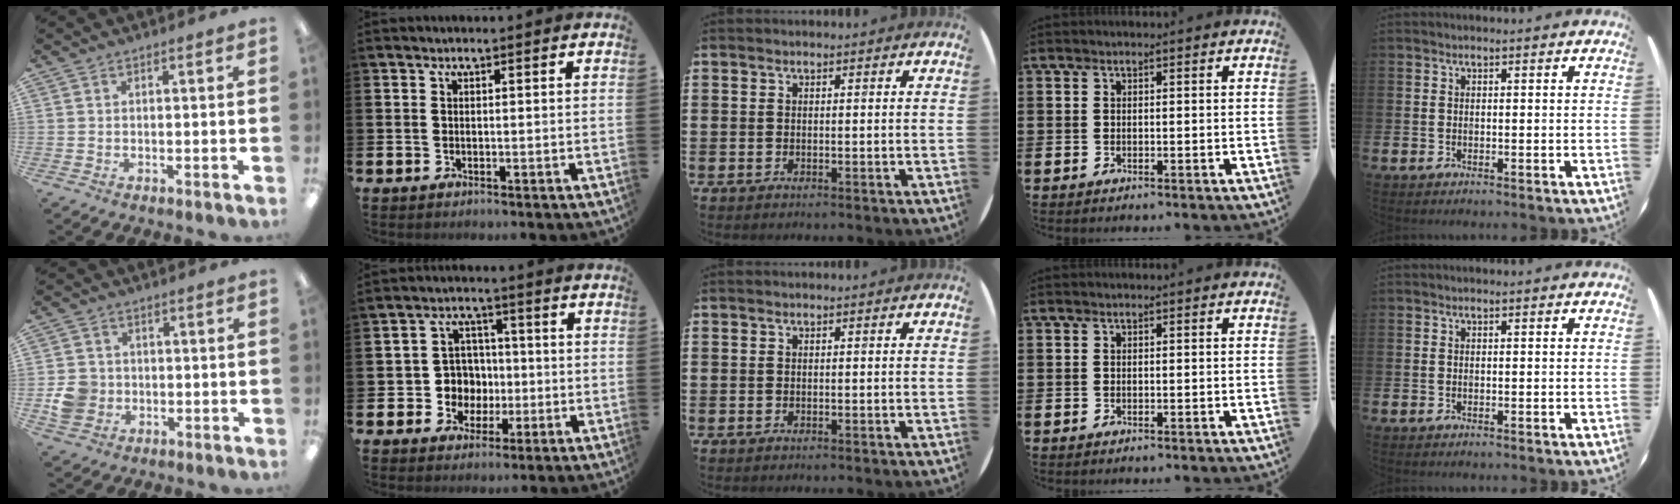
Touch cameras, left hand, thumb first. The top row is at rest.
{"thumb": {"total": 6.3, "force": [-1.0, 5.8, 2.2], "torque": [-0.039, 0.011, -0.018]}, "index": {"total": 5.6, "force": [-0.3, 5.5, 0.9], "torque": [-0.037, 0.005, -0.008]}}